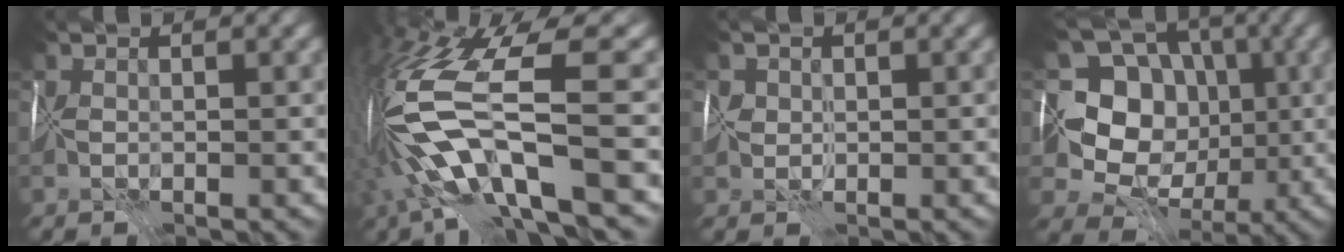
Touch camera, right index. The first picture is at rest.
{"total": 12.4, "force": [-2.7, 3.5, 11.5], "torque": [-0.239, 0.007, -0.034]}
{"total": 1.1, "force": [0.3, 1.1, -0.2], "torque": [0.011, 0.006, 0.004]}
{"total": 9.6, "force": [0.5, 8.6, 4.3], "torque": [-0.057, 0.002, -0.011]}